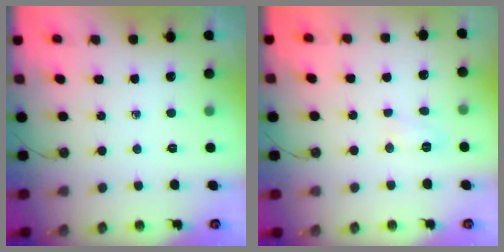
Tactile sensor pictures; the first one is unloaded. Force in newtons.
{"total": 4.6, "press": 4.4, "slide": 1.3}